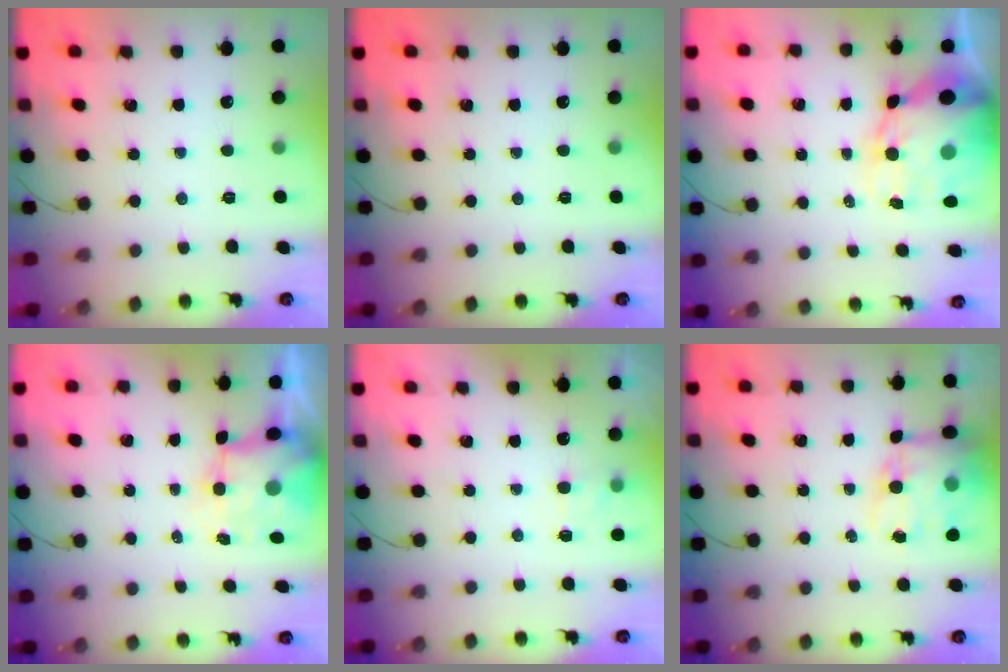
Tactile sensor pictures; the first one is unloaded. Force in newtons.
{"total": 0.0}
{"total": 13.9, "press": 13.4, "slide": 3.8}
{"total": 6.1, "press": 5.8, "slide": 2.1}
{"total": 5.6, "press": 5.5, "slide": 1.3}
{"total": 14.9, "press": 14.5, "slide": 3.5}